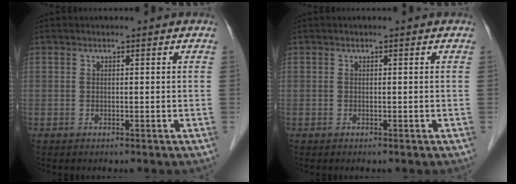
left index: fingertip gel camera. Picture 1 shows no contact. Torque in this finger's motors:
{"motor_torque": [0.01, 0.01, 0.00, 0.00]}